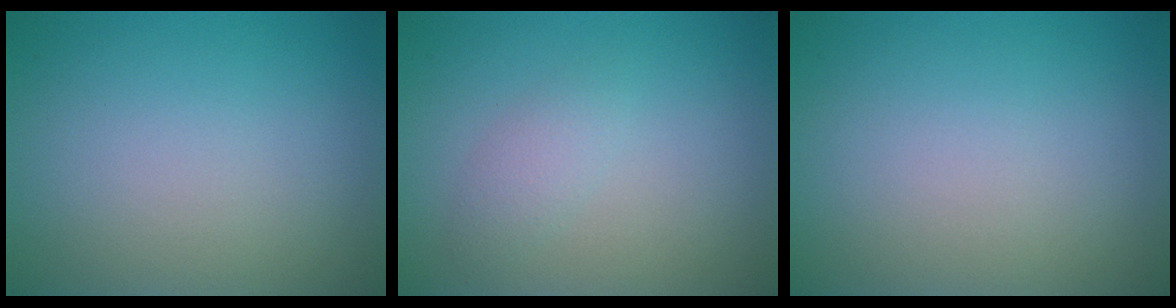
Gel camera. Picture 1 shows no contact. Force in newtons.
{"total": 1.4, "press": 1.4, "slide": 0.1}
{"total": 0.0}